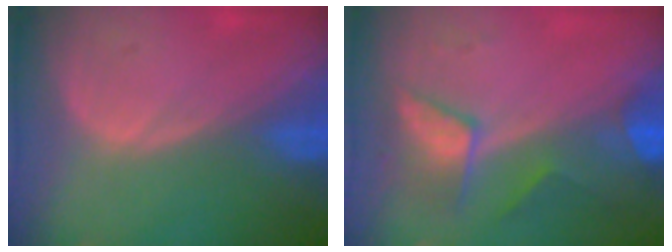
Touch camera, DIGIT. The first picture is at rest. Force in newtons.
{"total": 7.4, "press": 6.7, "slide": 3.3}